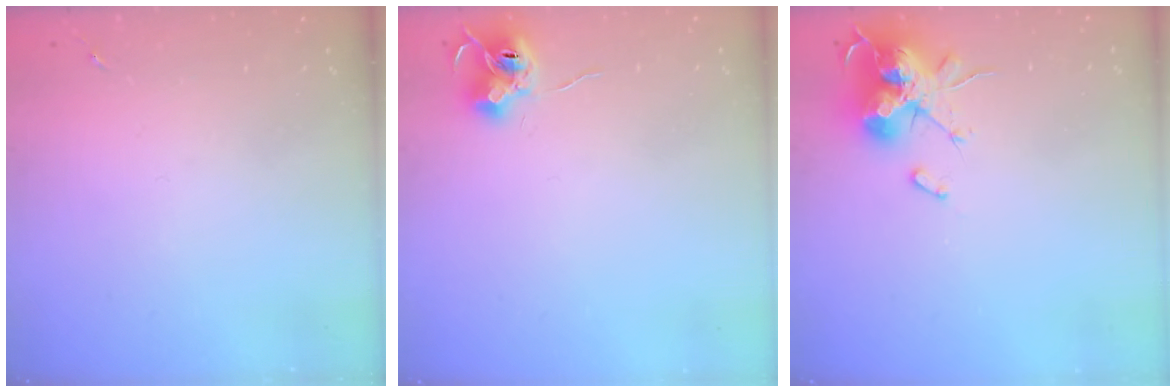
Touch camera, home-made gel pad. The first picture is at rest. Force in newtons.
{"total": 8.7, "press": 8.7, "slide": 0.4}
{"total": 16.7, "press": 16.7, "slide": 0.1}